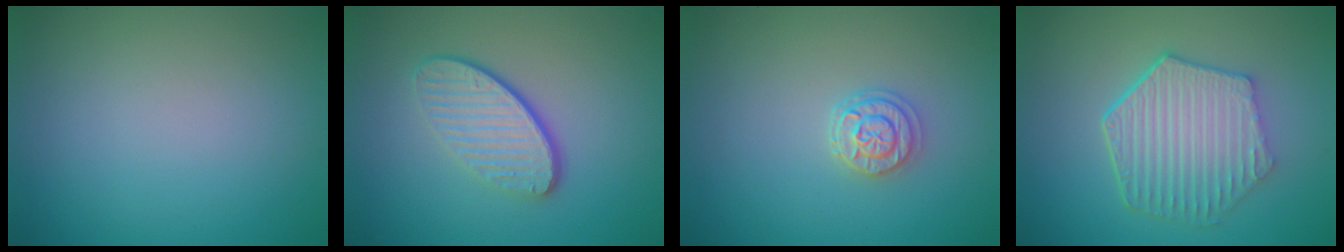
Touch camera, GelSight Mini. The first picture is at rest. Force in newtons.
{"total": 4.2, "press": 3.0, "slide": 3.0}
{"total": 2.2, "press": 2.0, "slide": 0.8}
{"total": 6.5, "press": 4.9, "slide": 4.3}